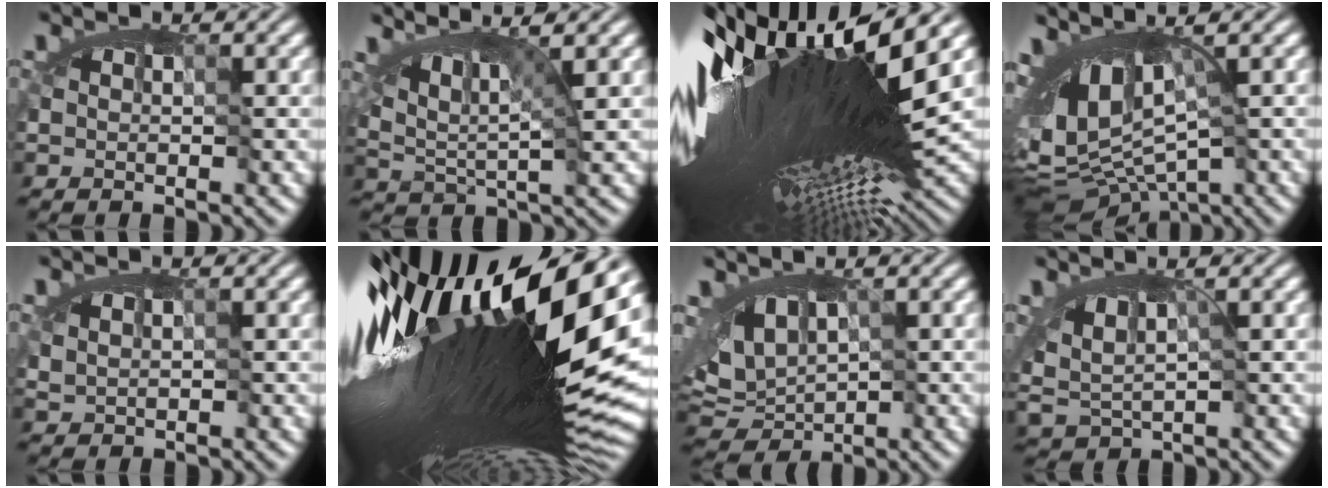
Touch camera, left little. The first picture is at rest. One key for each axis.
{"total": 3.6, "fx": 1.7, "fy": 0.8, "fz": 3.1, "tx": -0.053, "ty": -0.002, "tz": 0.029}
{"total": 18.3, "fx": 3.3, "fy": 3.1, "fz": 17.7, "tx": -0.312, "ty": -0.012, "tz": 0.071}
{"total": 11.1, "fx": -0.3, "fy": 5.5, "fz": 9.6, "tx": -0.156, "ty": -0.003, "tz": 0.020}
{"total": 0.8, "fx": 0.3, "fy": 0.5, "fz": 0.6, "tx": -0.021, "ty": -0.002, "tz": 0.011}
{"total": 18.6, "fx": 2.3, "fy": 4.9, "fz": 17.8, "tx": -0.316, "ty": -0.011, "tz": 0.037}
{"total": 3.6, "fx": 0.3, "fy": 2.0, "fz": 3.0, "tx": -0.045, "ty": -0.011, "tz": 0.011}
{"total": 2.0, "fx": 0.0, "fy": 1.1, "fz": 1.7, "tx": -0.025, "ty": 0.000, "tz": 0.010}